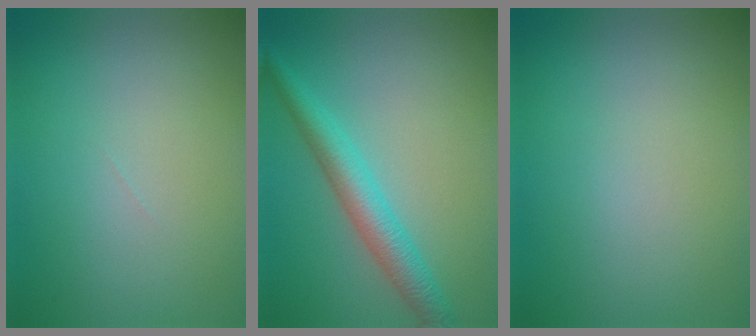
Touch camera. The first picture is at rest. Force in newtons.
{"total": 4.0, "press": 4.0, "slide": 0.1}
{"total": 0.0}